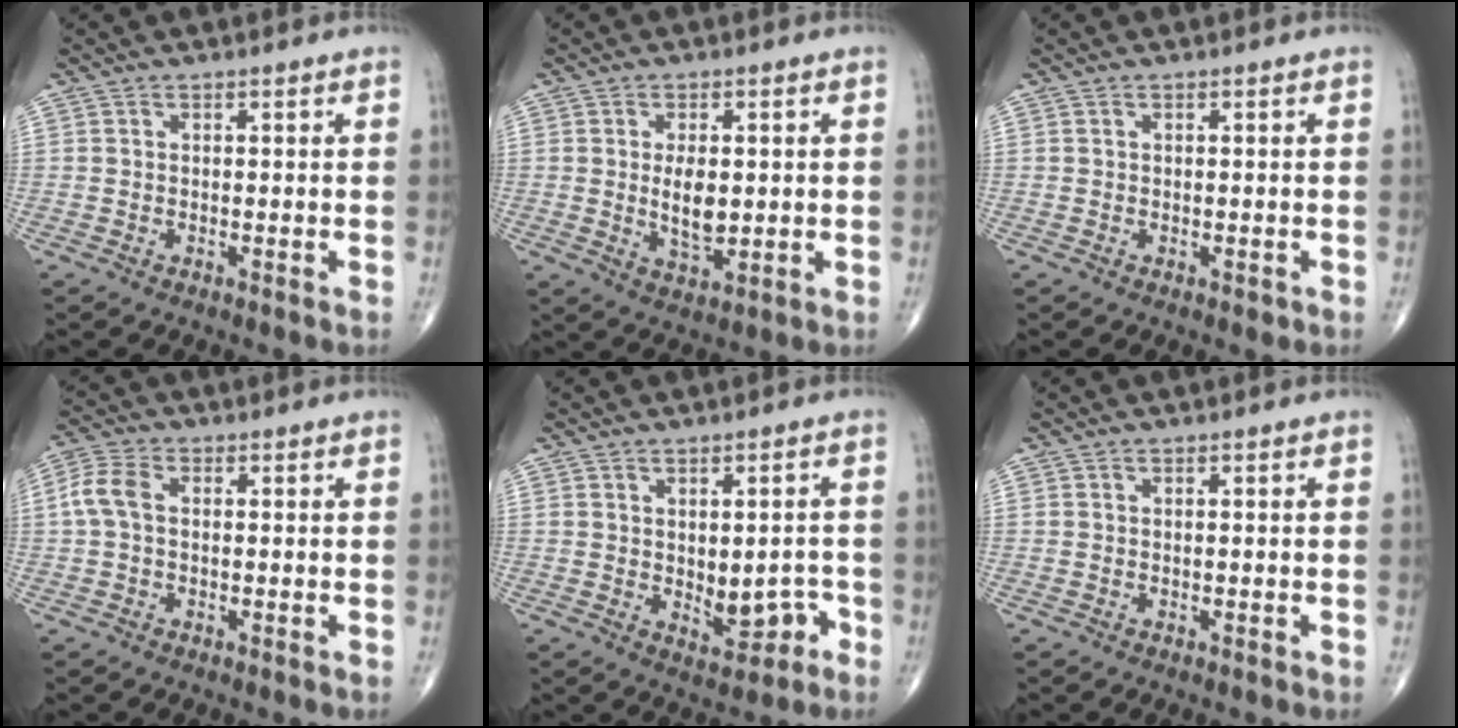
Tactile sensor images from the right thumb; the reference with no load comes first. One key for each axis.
{"total": 6.3, "fx": 0.2, "fy": 3.2, "fz": 5.4, "tx": -0.083, "ty": -0.011, "tz": 0.009}
{"total": 0.5, "fx": -0.2, "fy": 0.3, "fz": 0.4, "tx": 0.000, "ty": 0.001, "tz": -0.003}
{"total": 5.2, "fx": 0.3, "fy": 3.4, "fz": 4.0, "tx": -0.096, "ty": 0.016, "tz": 0.000}
{"total": 6.2, "fx": -1.3, "fy": 3.6, "fz": 4.9, "tx": -0.036, "ty": 0.011, "tz": -0.007}
{"total": 0.0}